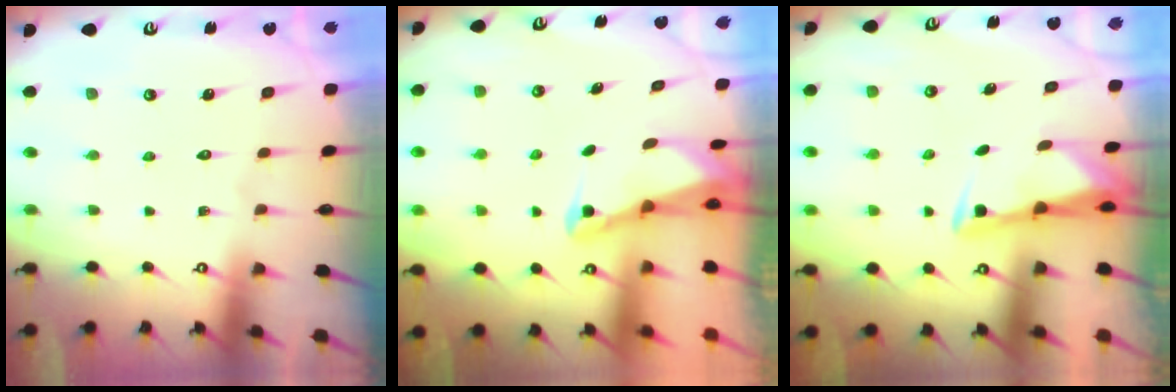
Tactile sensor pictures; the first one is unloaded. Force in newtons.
{"total": 2.1, "press": 2.1, "slide": 0.3}
{"total": 3.2, "press": 3.1, "slide": 0.4}